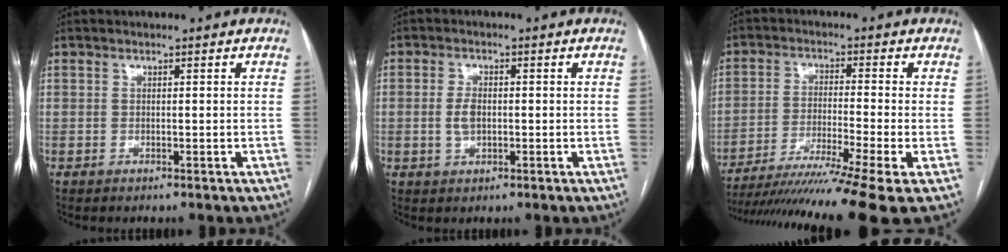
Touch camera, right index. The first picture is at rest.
{"total": 3.1, "force": [-0.3, 1.7, 2.6], "torque": [-0.055, 0.003, -0.005]}
{"total": 15.6, "force": [-12.2, -2.6, 9.4], "torque": [-0.145, -0.034, -0.199]}